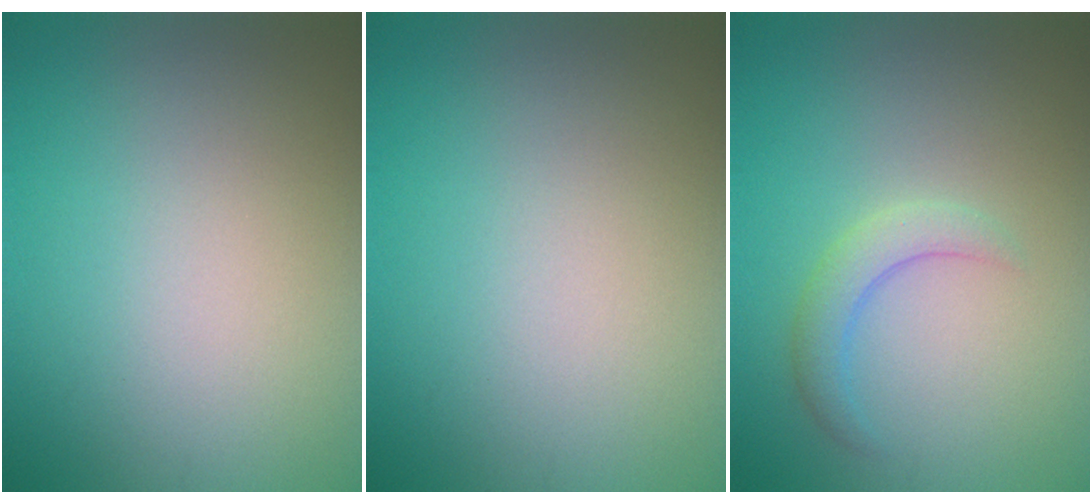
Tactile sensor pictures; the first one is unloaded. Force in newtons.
{"total": 0.0}
{"total": 2.3, "press": 2.2, "slide": 0.2}